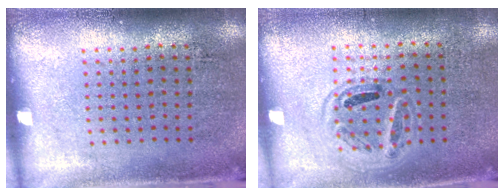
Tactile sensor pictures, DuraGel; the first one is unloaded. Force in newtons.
{"total": 0.9, "press": 0.8, "slide": 0.4}